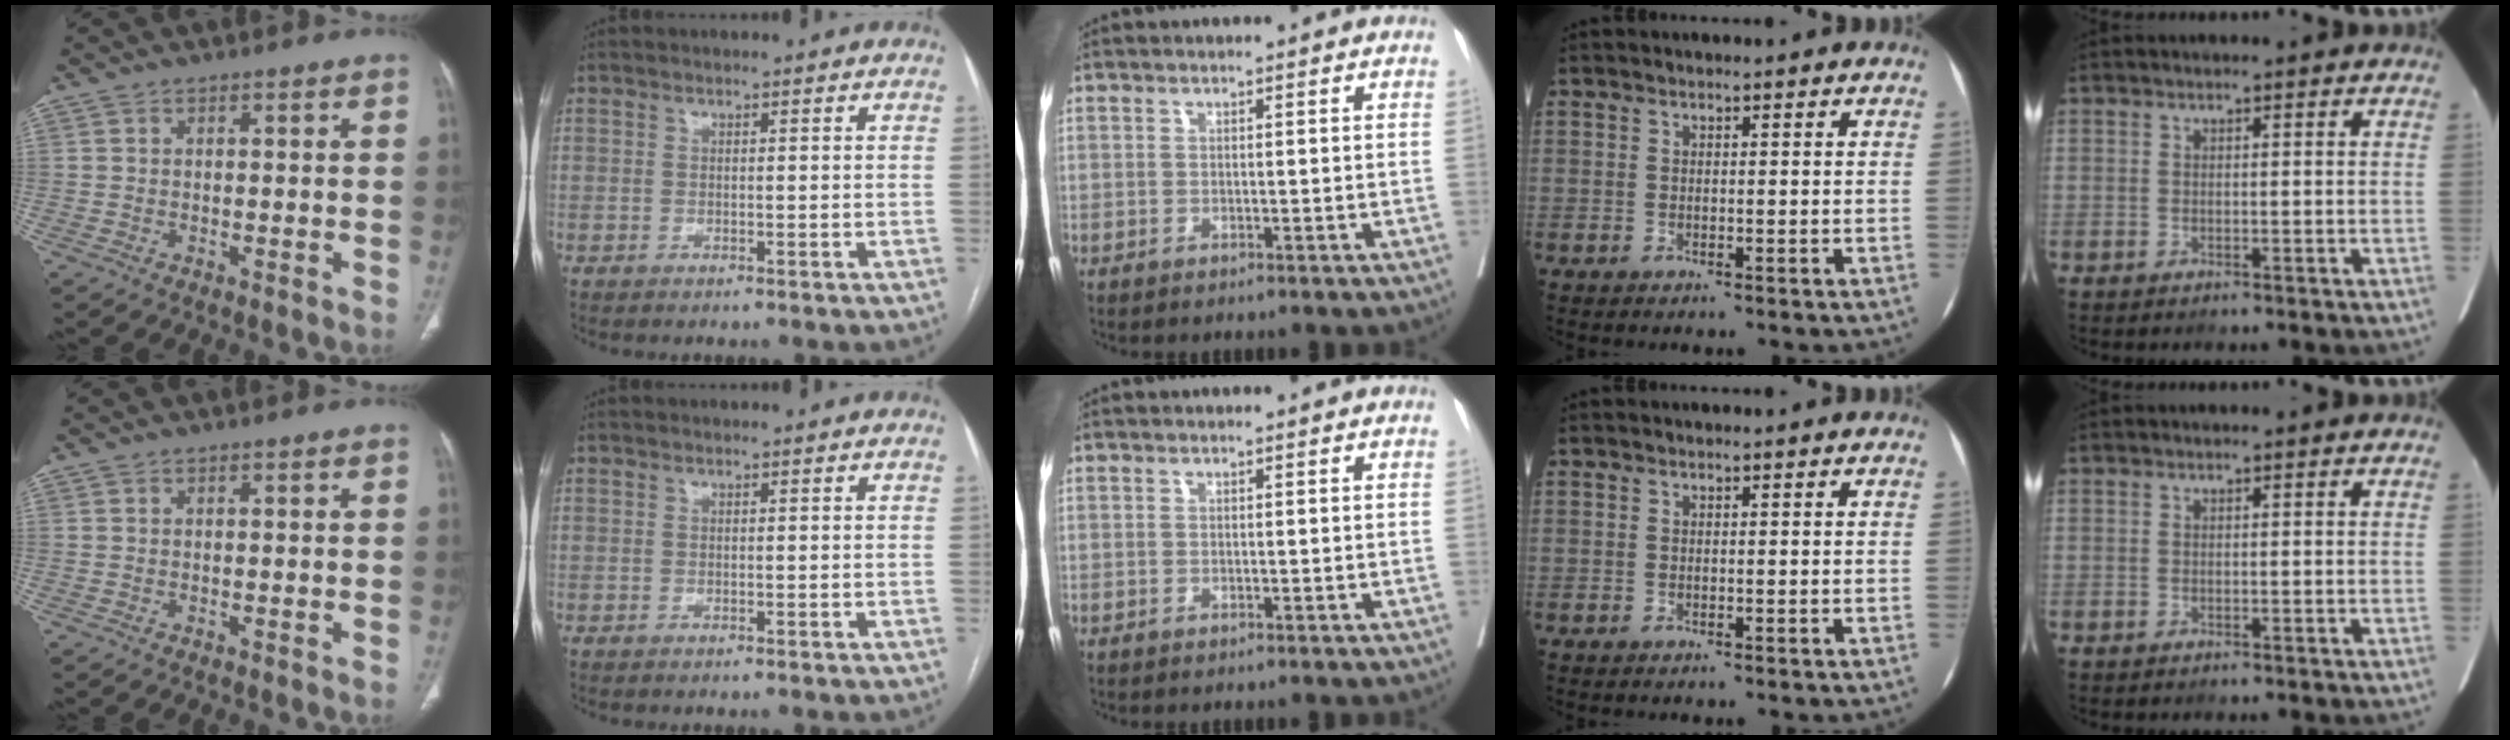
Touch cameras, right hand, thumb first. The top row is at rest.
{}